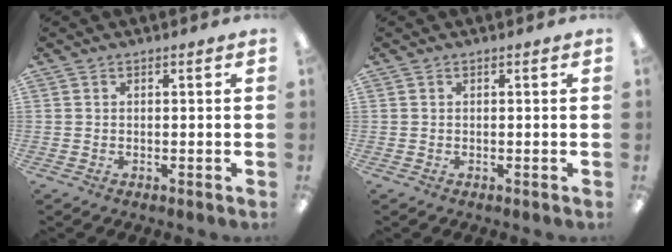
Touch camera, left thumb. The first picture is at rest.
{"total": 0.0}